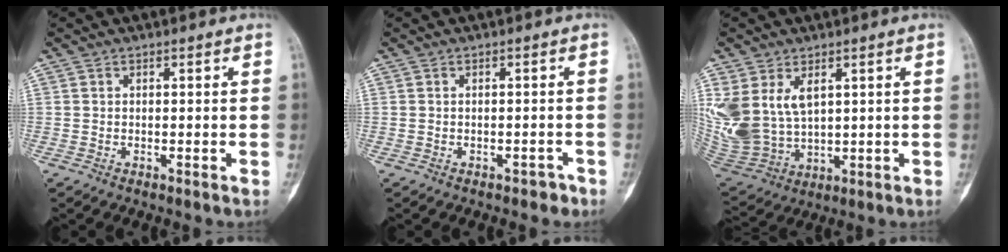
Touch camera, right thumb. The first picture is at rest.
{"total": 1.6, "force": [-1.2, 1.0, 0.6], "torque": [-0.004, 0.012, -0.013]}
{"total": 13.8, "force": [4.3, 9.1, 9.4], "torque": [-0.207, -0.018, 0.109]}